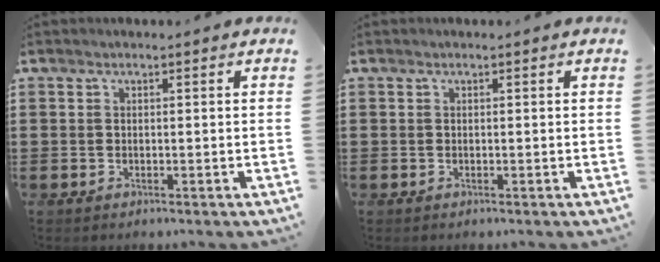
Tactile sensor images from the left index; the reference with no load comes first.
{"total": 0.0}